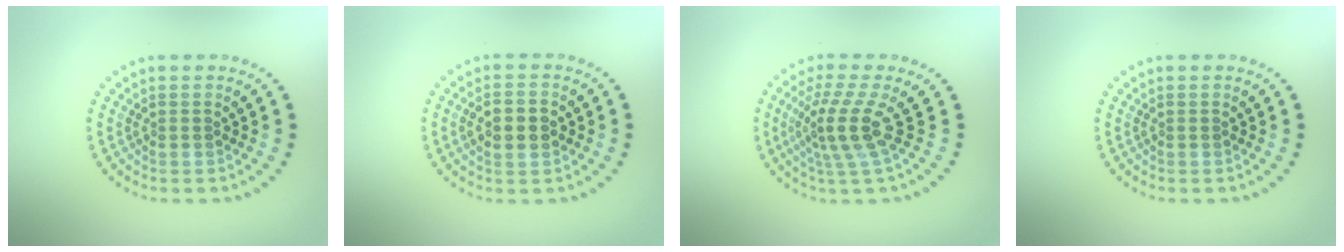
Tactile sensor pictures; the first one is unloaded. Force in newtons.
{"total": 2.6, "press": 2.6, "slide": 0.0}
{"total": 4.0, "press": 2.8, "slide": 2.8}
{"total": 0.0}